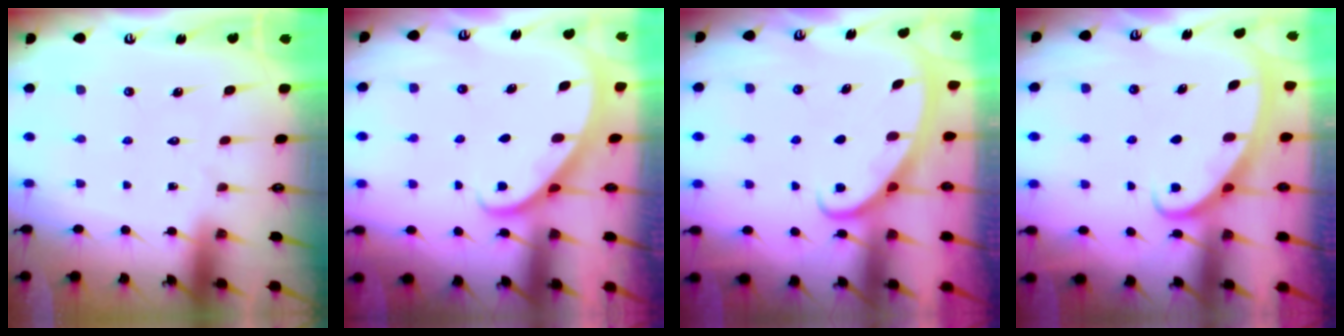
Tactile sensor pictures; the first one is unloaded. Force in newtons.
{"total": 2.3, "press": 2.3, "slide": 0.1}
{"total": 2.9, "press": 2.9, "slide": 0.4}
{"total": 2.5, "press": 2.5, "slide": 0.5}